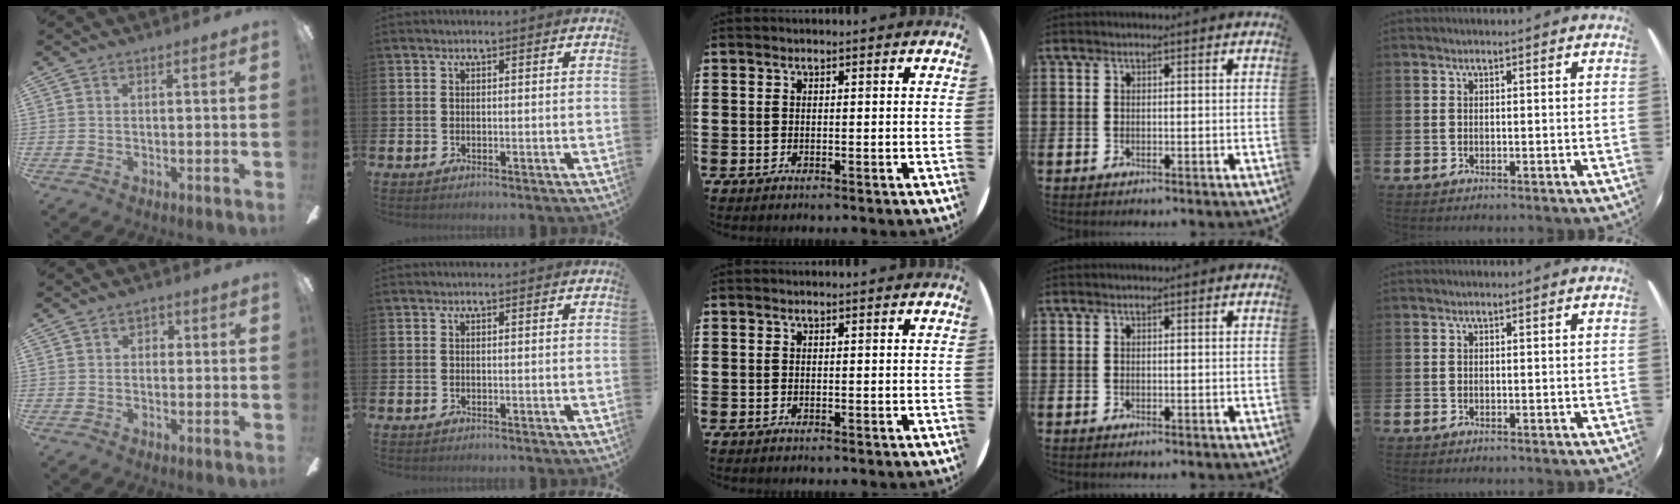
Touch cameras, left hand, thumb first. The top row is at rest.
{"thumb": {"total": 2.1, "force": [-0.1, 1.7, 1.2], "torque": [-0.014, 0.008, -0.006]}}